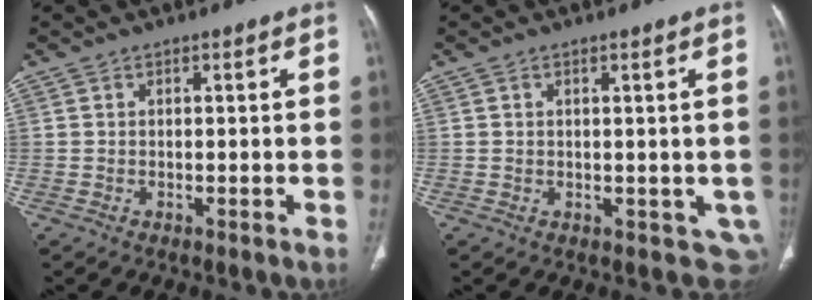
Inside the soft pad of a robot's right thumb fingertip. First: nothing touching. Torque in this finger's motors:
{"motor_torque": [-0.14, -0.34, -0.52, 0.06, -0.02]}